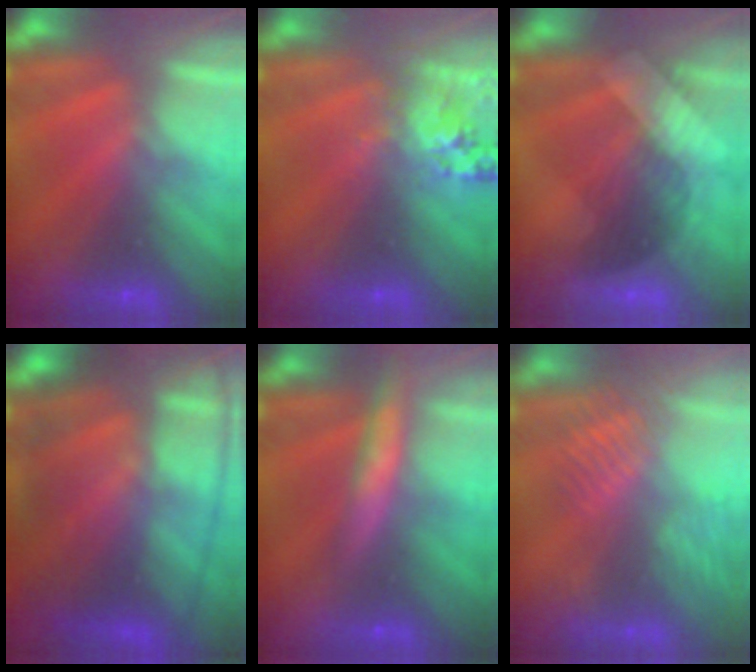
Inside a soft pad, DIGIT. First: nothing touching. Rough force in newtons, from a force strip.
{"total": 2.8}
{"total": 3.0}
{"total": 8.1}
{"total": 6.5}
{"total": 3.9}